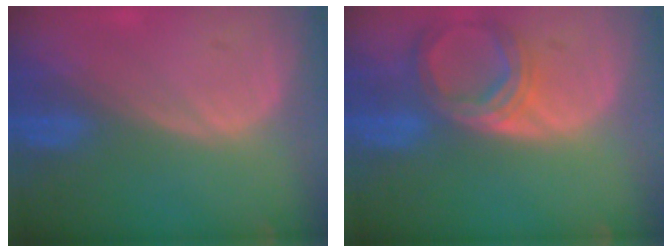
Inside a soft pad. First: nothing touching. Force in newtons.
{"total": 7.0, "press": 6.5, "slide": 2.7}